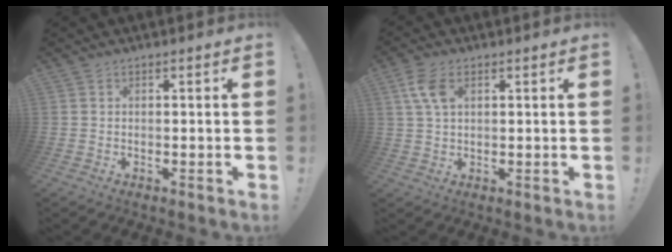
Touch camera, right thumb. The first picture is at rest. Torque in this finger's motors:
{"motor_torque": [0.22, 0.23, 0.57, 0.17, 0.04]}